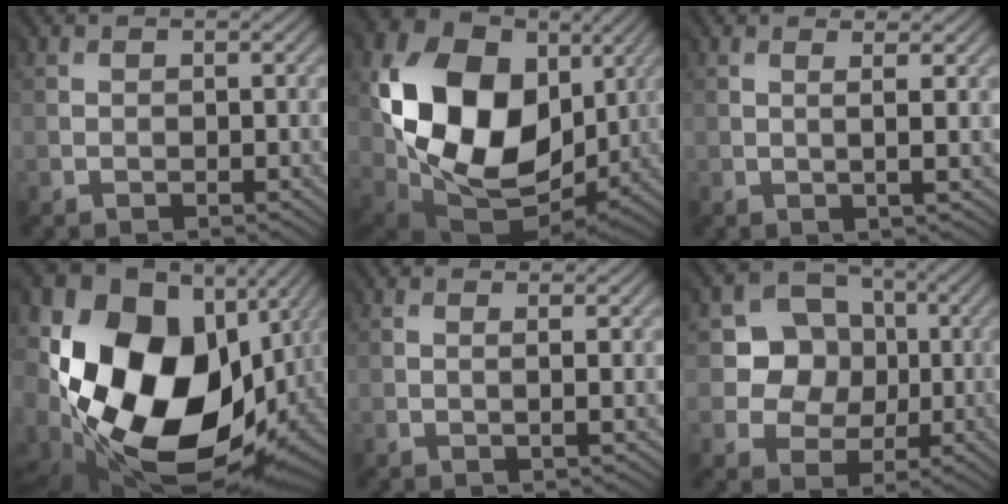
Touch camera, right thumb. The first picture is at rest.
{"total": 17.7, "force": [3.0, 13.1, 11.5], "torque": [-0.243, -0.016, 0.067]}
{"total": 1.8, "force": [0.6, 0.2, 1.7], "torque": [-0.030, 0.006, 0.007]}
{"total": 21.4, "force": [-0.7, 15.5, 14.7], "torque": [-0.350, -0.041, 0.023]}
{"total": 1.2, "force": [0.5, 0.2, 1.0], "torque": [-0.020, 0.004, 0.005]}
{"total": 6.2, "force": [0.9, 5.8, 2.1], "torque": [-0.037, 0.005, 0.002]}